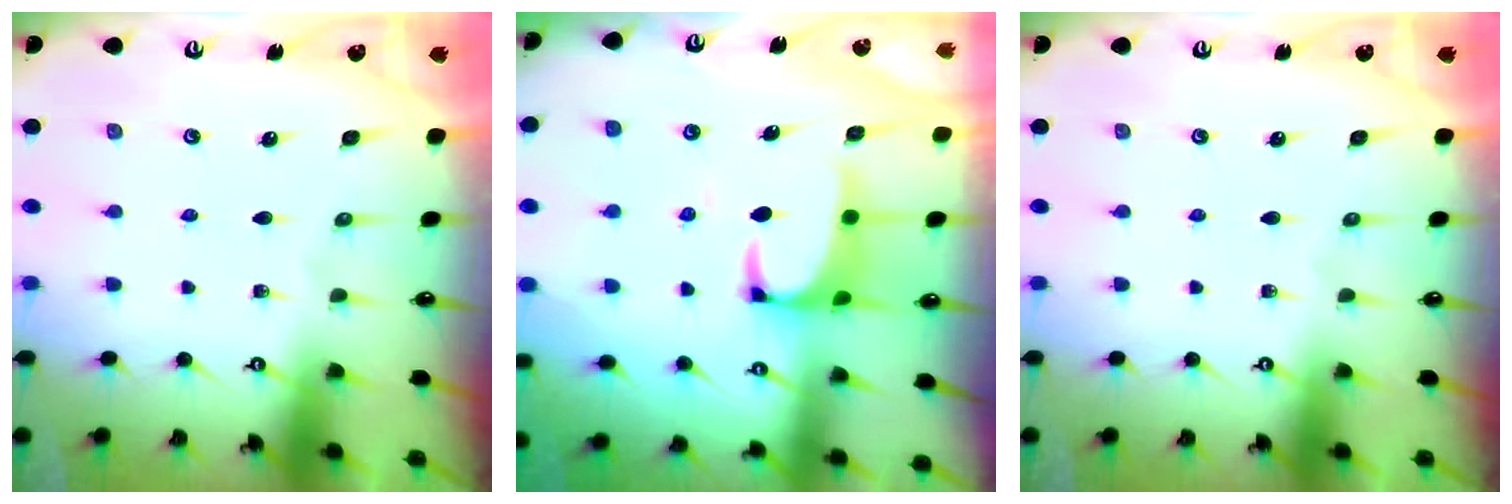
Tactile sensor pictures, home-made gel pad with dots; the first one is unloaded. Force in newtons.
{"total": 1.5, "press": 1.2, "slide": 0.8}
{"total": 0.0}